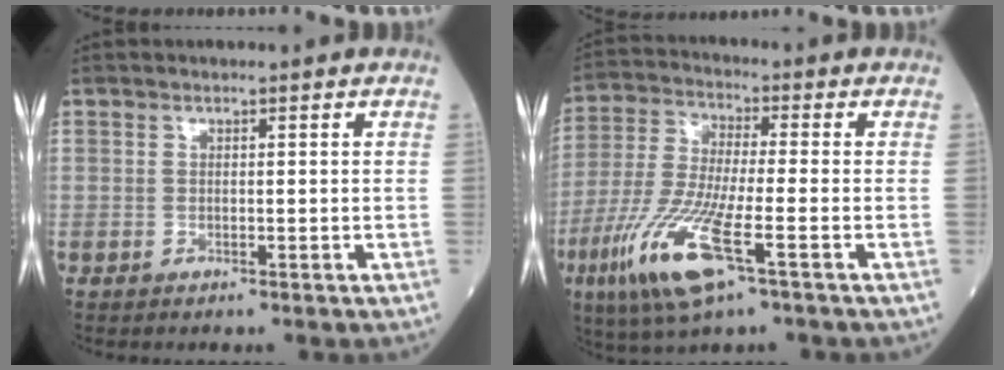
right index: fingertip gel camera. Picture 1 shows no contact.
{"total": 13.2, "force": [-6.0, 1.7, 11.7], "torque": [-0.254, -0.029, -0.114]}